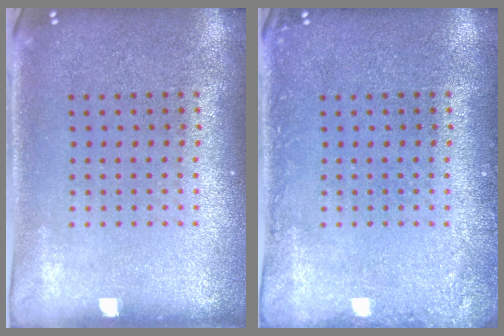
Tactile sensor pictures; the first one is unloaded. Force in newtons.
{"total": 1.2, "press": 1.2, "slide": 0.2}